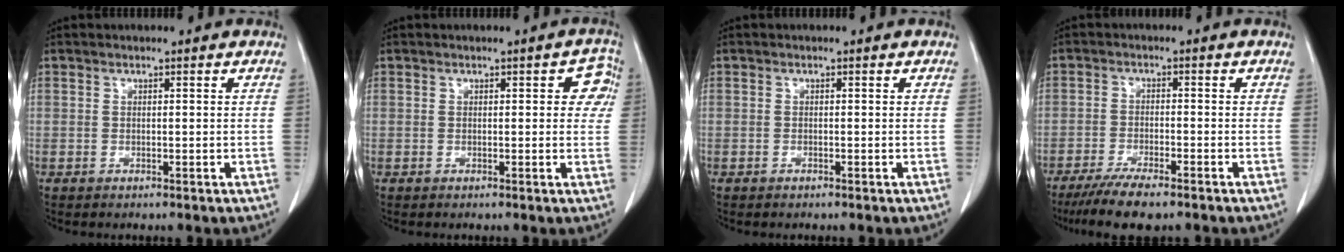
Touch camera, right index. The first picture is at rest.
{"total": 3.8, "force": [0.9, 1.8, 3.2], "torque": [-0.021, 0.014, 0.004]}
{"total": 0.0}
{"total": 7.2, "force": [-5.6, 1.3, 4.4], "torque": [-0.074, -0.016, -0.094]}